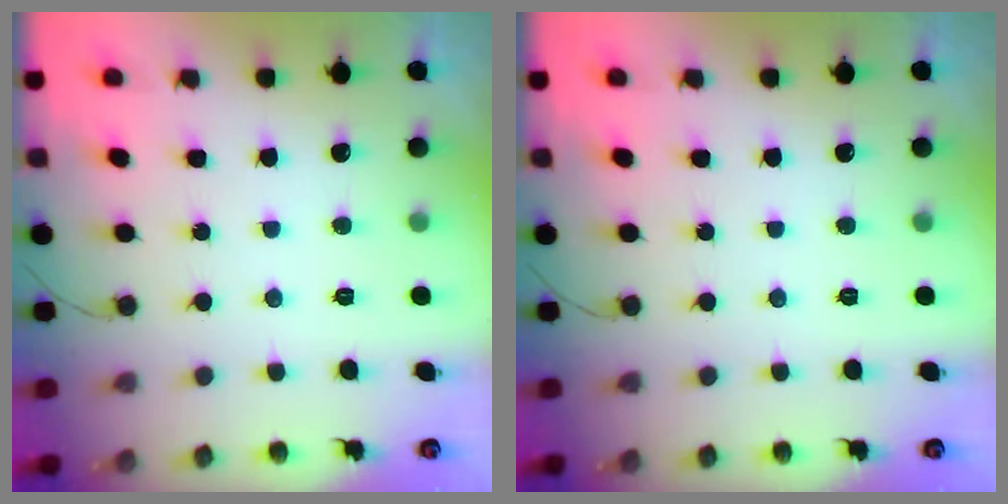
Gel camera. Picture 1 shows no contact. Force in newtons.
{"total": 0.0}